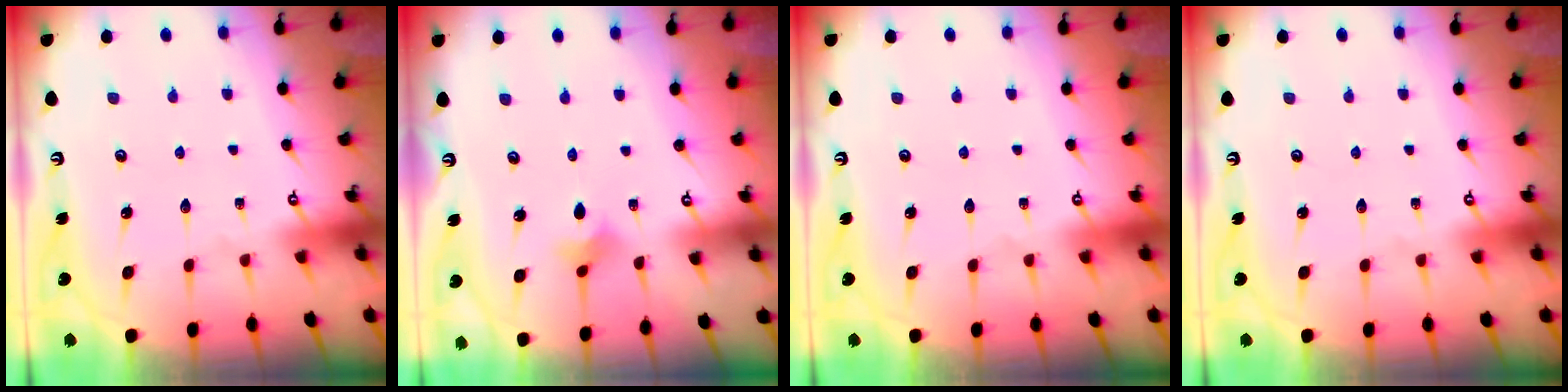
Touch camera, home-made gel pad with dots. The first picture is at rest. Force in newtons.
{"total": 3.1, "press": 3.0, "slide": 0.7}
{"total": 0.0}
{"total": 0.0}